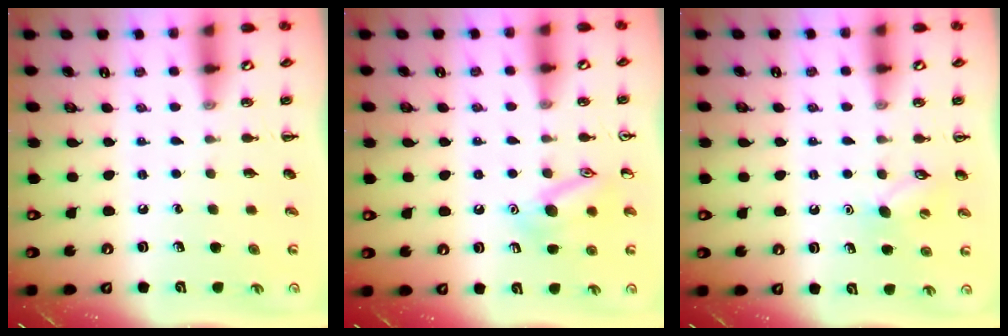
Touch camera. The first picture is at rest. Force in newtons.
{"total": 12.2, "press": 12.2, "slide": 0.8}
{"total": 6.3, "press": 6.0, "slide": 1.7}